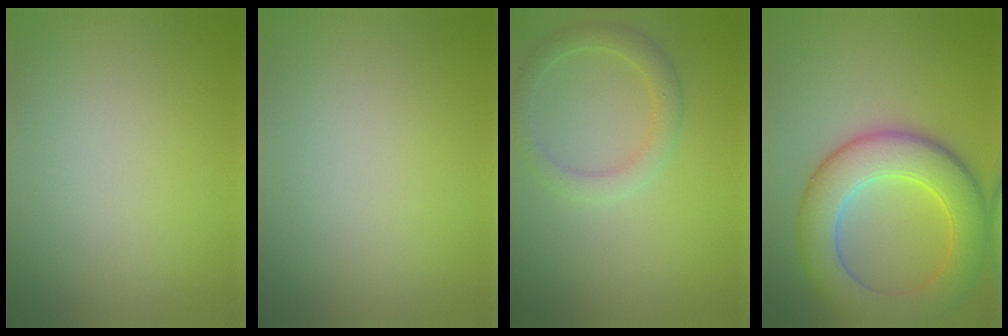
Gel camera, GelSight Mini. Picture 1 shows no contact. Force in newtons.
{"total": 0.0}
{"total": 2.5, "press": 2.5, "slide": 0.1}
{"total": 8.5, "press": 8.5, "slide": 0.5}